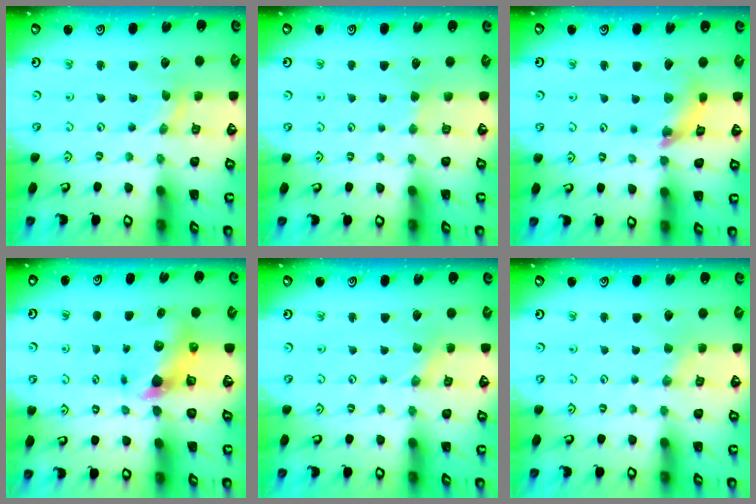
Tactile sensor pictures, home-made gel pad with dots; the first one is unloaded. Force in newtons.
{"total": 2.2, "press": 2.2, "slide": 0.4}
{"total": 9.0, "press": 8.9, "slide": 1.0}
{"total": 6.9, "press": 6.8, "slide": 1.1}
{"total": 0.0}
{"total": 0.0}